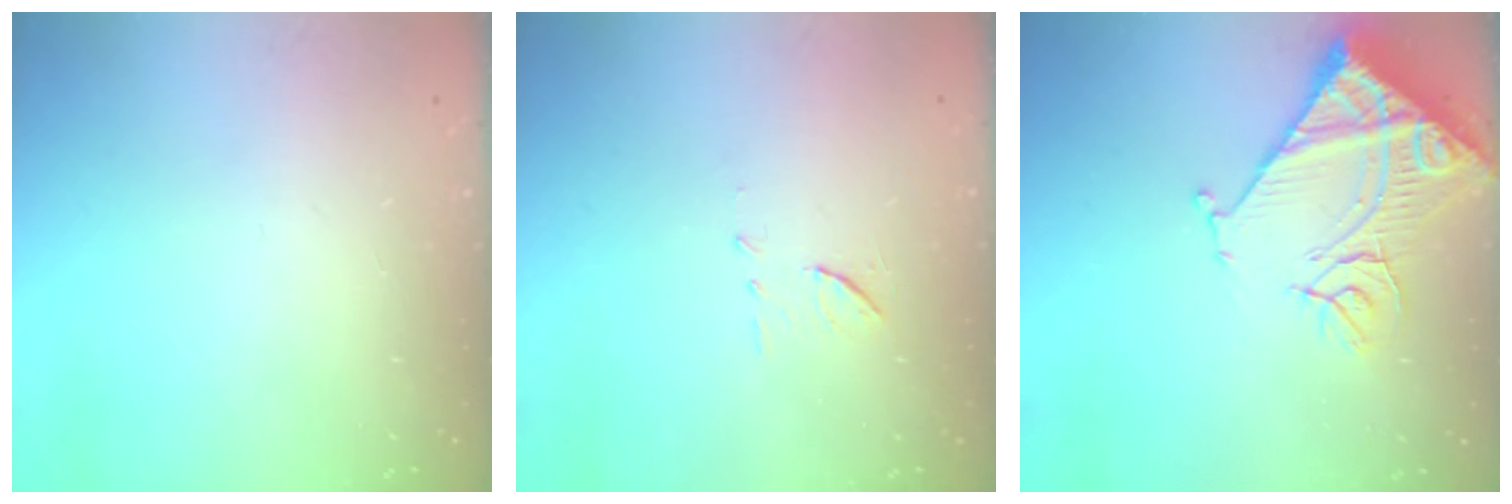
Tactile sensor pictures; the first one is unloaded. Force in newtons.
{"total": 6.8, "press": 6.6, "slide": 1.8}
{"total": 15.3, "press": 15.2, "slide": 1.8}